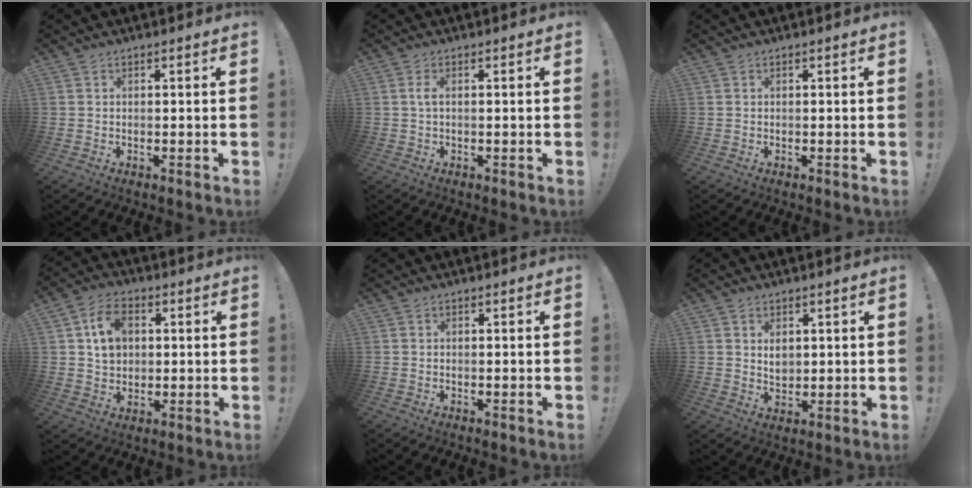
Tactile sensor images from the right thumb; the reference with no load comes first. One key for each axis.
{"total": 1.8, "fx": 0.1, "fy": 0.2, "fz": 1.8, "tx": -0.035, "ty": 0.003, "tz": 0.000}
{"total": 0.0}
{"total": 10.2, "fx": 2.8, "fy": 7.9, "fz": 5.7, "tx": -0.078, "ty": 0.003, "tz": 0.055}
{"total": 0.0}
{"total": 4.0, "fx": 1.7, "fy": 3.1, "fz": 1.8, "tx": -0.018, "ty": -0.013, "tz": 0.028}